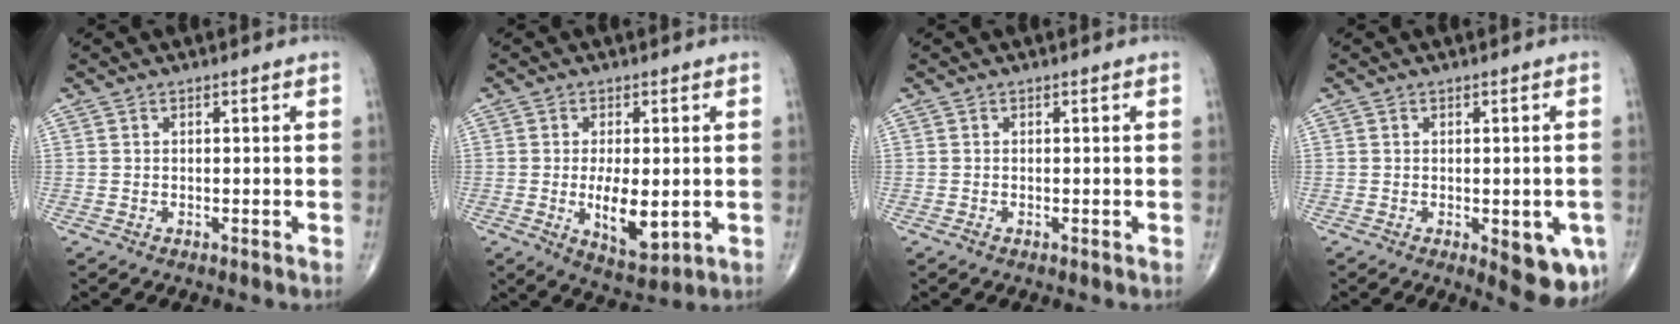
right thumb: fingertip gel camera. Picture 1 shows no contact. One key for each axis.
{"total": 8.5, "fx": -1.1, "fy": 3.8, "fz": 7.6, "tx": -0.114, "ty": -0.019, "tz": -0.009}
{"total": 0.0}
{"total": 8.8, "fx": -2.7, "fy": 3.6, "fz": 7.5, "tx": -0.069, "ty": -0.008, "tz": -0.026}